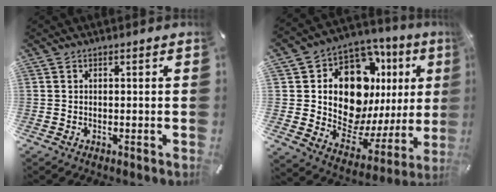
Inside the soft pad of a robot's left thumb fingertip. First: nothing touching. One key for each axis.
{"total": 16.8, "fx": 6.9, "fy": 11.2, "fz": 10.4, "tx": -0.158, "ty": -0.069, "tz": 0.132}